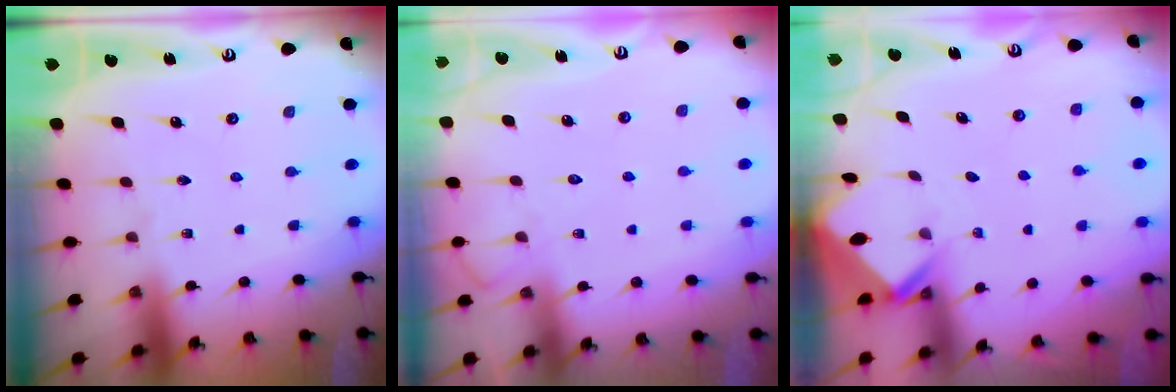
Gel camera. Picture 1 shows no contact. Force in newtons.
{"total": 8.2, "press": 8.1, "slide": 1.0}
{"total": 2.5, "press": 2.5, "slide": 0.1}